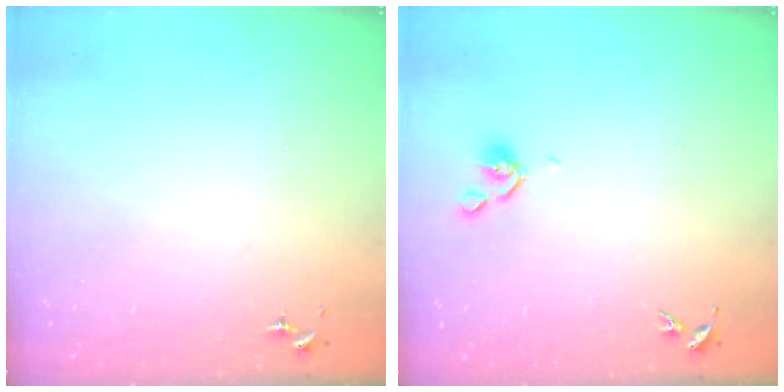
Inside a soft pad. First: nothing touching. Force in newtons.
{"total": 6.0, "press": 5.9, "slide": 0.8}